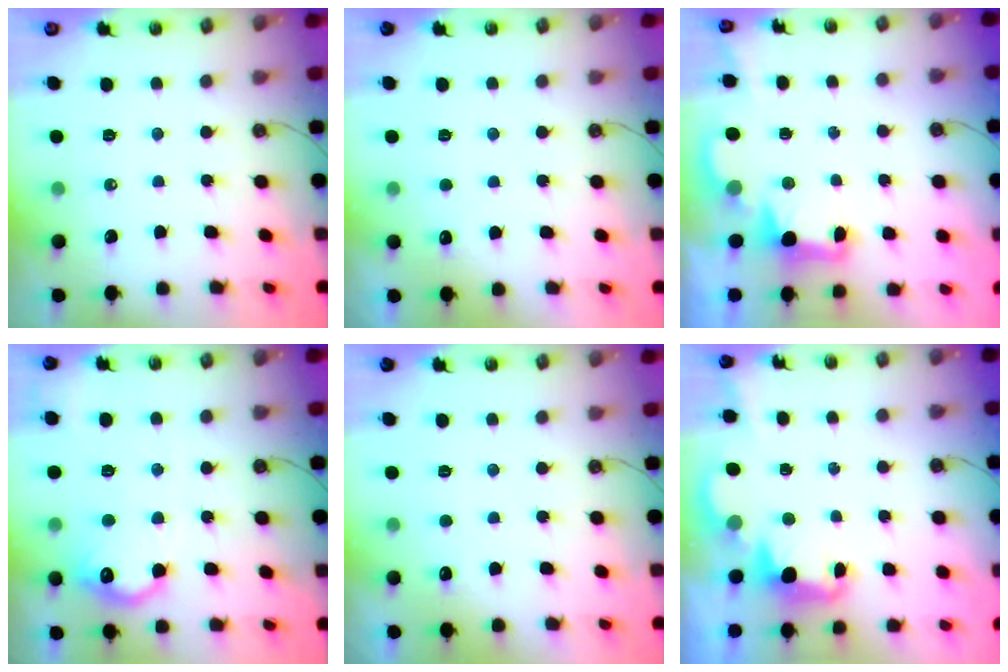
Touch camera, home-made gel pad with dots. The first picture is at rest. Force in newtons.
{"total": 2.4, "press": 2.2, "slide": 1.0}
{"total": 3.0, "press": 2.9, "slide": 0.6}
{"total": 14.6, "press": 14.6, "slide": 0.7}
{"total": 2.4, "press": 2.2, "slide": 1.0}
{"total": 2.5, "press": 2.4, "slide": 0.5}